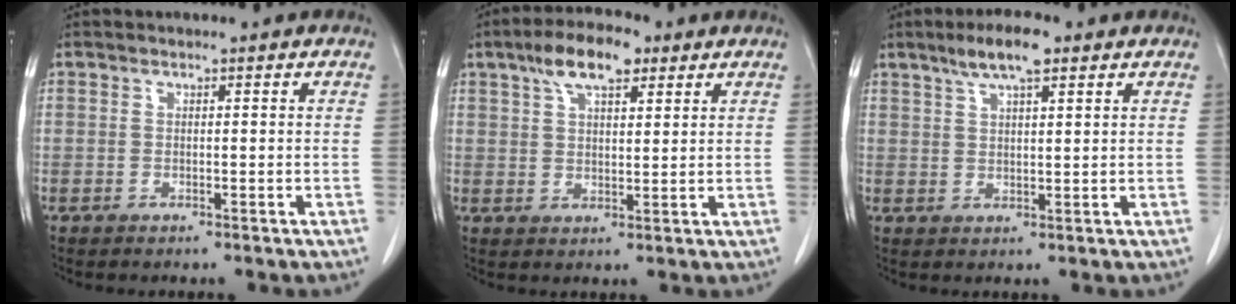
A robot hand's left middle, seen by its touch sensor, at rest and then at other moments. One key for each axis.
{"total": 7.7, "fx": 4.6, "fy": 2.8, "fz": 5.5, "tx": -0.104, "ty": 0.017, "tz": 0.078}
{"total": 5.8, "fx": 3.8, "fy": 1.0, "fz": 4.3, "tx": -0.084, "ty": 0.009, "tz": 0.066}